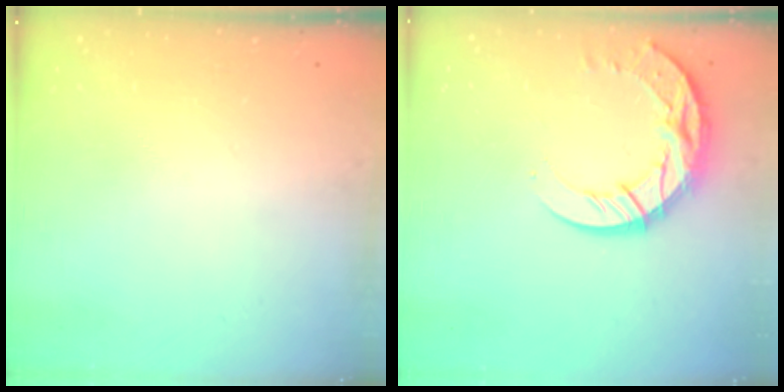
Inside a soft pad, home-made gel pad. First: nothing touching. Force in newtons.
{"total": 13.1, "press": 13.1, "slide": 1.1}